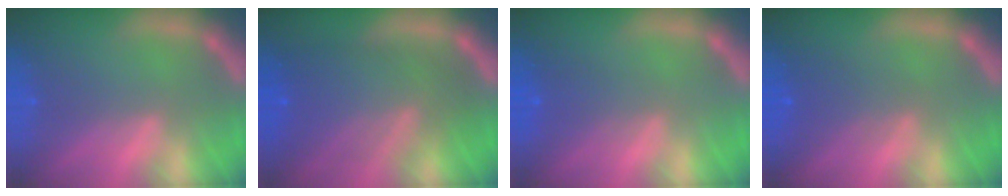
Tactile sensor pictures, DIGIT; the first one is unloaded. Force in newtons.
{"total": 9.0}
{"total": 2.5}
{"total": 3.1}